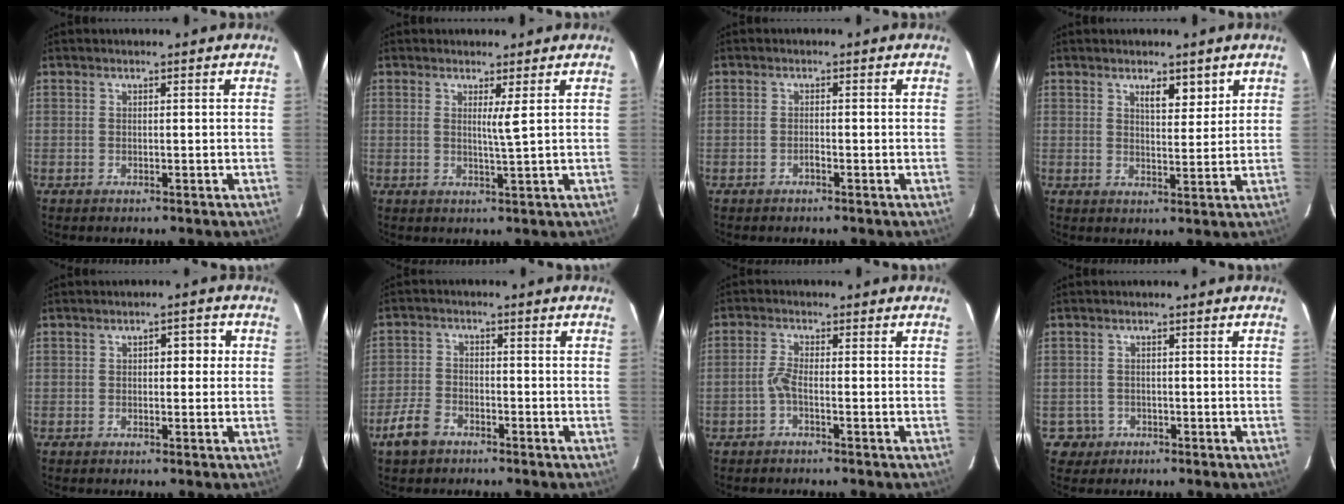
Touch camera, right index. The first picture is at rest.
{"total": 2.1, "force": [0.7, -0.6, 1.8], "torque": [-0.034, -0.009, 0.014]}
{"total": 0.8, "force": [-0.6, 0.2, 0.6], "torque": [-0.012, 0.001, -0.010]}
{"total": 3.7, "force": [2.4, 1.3, 2.5], "torque": [-0.037, -0.001, 0.040]}
{"total": 2.8, "force": [0.4, 1.4, 2.4], "torque": [-0.031, 0.017, 0.004]}
{"total": 5.1, "force": [-3.5, 3.0, 2.3], "torque": [-0.059, 0.002, -0.063]}
{"total": 2.4, "force": [-1.0, 0.3, 2.2], "torque": [-0.048, 0.001, -0.024]}
{"total": 3.0, "force": [-1.1, 2.8, -0.5], "torque": [0.015, 0.012, -0.020]}